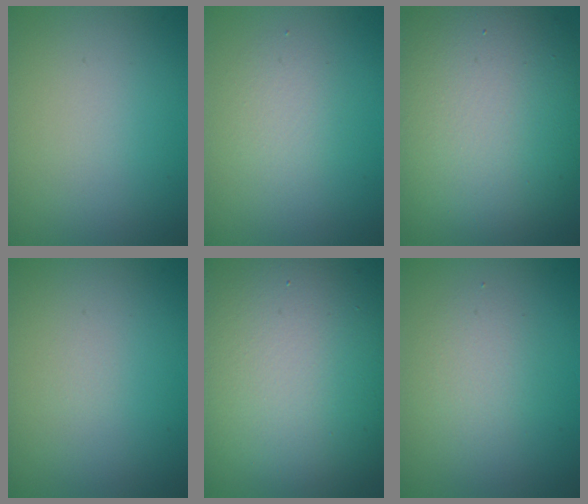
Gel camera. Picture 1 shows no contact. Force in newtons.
{"total": 1.9, "press": 1.8, "slide": 0.2}
{"total": 13.8, "press": 13.7, "slide": 1.4}
{"total": 0.0}
{"total": 20.2, "press": 20.2, "slide": 1.1}
{"total": 2.0, "press": 2.0, "slide": 0.2}